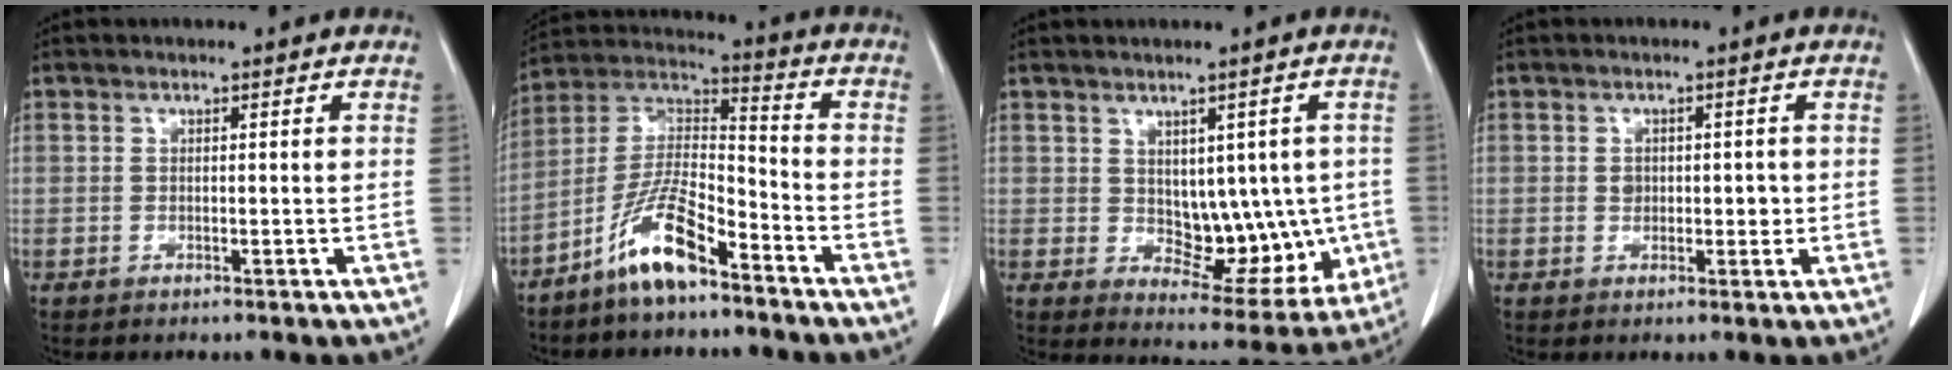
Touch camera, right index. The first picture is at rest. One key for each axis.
{"total": 11.3, "fx": -7.5, "fy": 2.5, "fz": 8.1, "tx": -0.174, "ty": 0.004, "tz": -0.143}
{"total": 10.3, "fx": 0.1, "fy": 6.2, "fz": 8.3, "tx": -0.086, "ty": 0.007, "tz": 0.026}
{"total": 2.8, "fx": 0.0, "fy": 2.0, "fz": 1.9, "tx": -0.027, "ty": 0.004, "tz": 0.004}